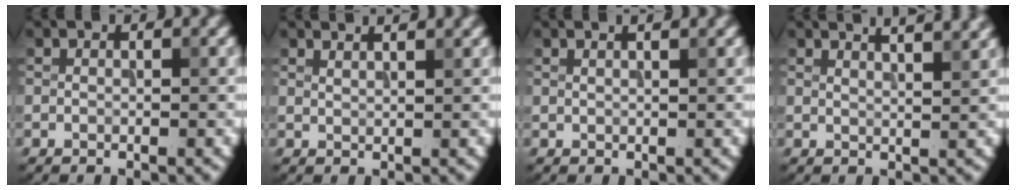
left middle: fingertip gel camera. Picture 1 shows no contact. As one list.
[{"total": 2.9, "force": [2.3, 1.0, 1.4], "torque": [0.000, 0.015, 0.009]}, {"total": 2.5, "force": [1.6, 1.0, 1.6], "torque": [-0.007, 0.007, -0.002]}, {"total": 5.3, "force": [4.1, 1.9, 2.9], "torque": [-0.005, 0.038, 0.019]}]